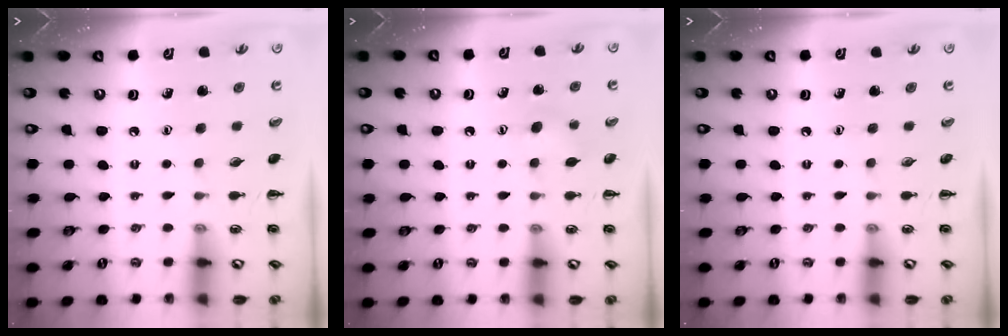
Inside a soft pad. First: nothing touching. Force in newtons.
{"total": 3.0, "press": 2.9, "slide": 0.8}
{"total": 0.0}